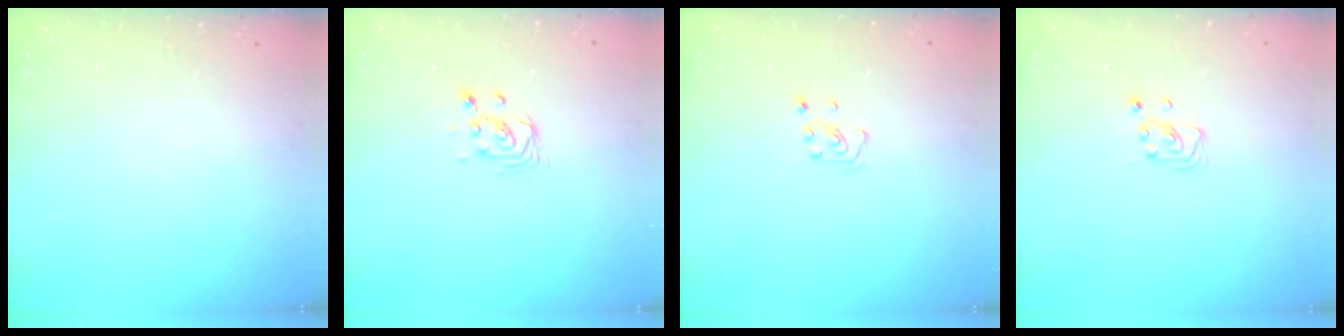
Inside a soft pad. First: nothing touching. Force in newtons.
{"total": 3.9, "press": 3.9, "slide": 0.3}
{"total": 3.0, "press": 2.9, "slide": 0.3}
{"total": 2.2, "press": 2.2, "slide": 0.2}